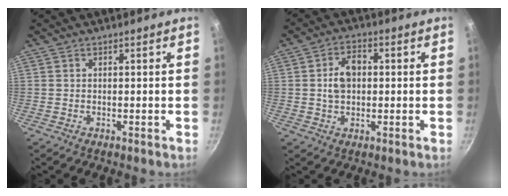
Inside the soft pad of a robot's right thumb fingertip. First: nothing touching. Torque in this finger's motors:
{"motor_torque": [-0.08, 0.13, 0.15, 0.16, 0.04]}